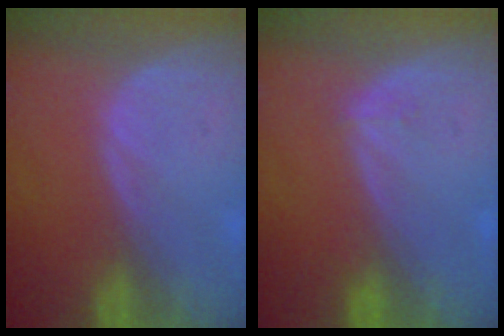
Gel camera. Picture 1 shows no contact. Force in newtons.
{"total": 0.9, "press": 0.8, "slide": 0.2}